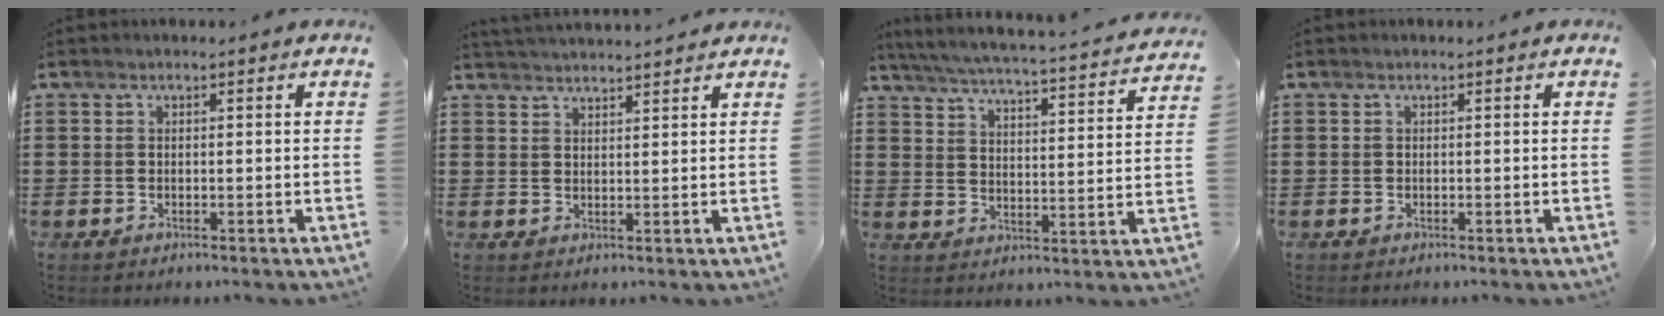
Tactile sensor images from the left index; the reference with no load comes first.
{"total": 2.4, "force": [2.4, -0.2, 0.2], "torque": [-0.010, -0.003, 0.047]}
{"total": 4.5, "force": [4.3, -0.7, 1.4], "torque": [-0.048, -0.038, 0.065]}
{"total": 0.0}